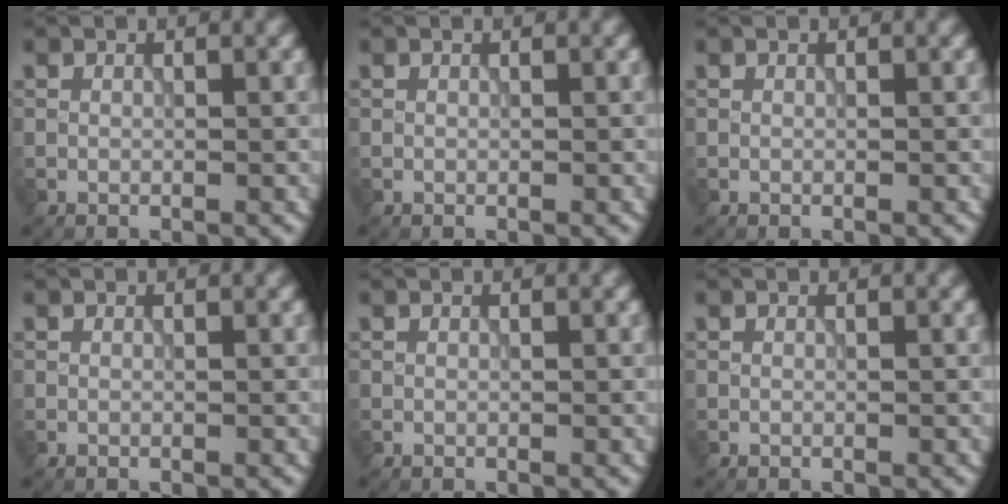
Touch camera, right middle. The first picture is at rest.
{"total": 0.0}
{"total": 0.0}
{"total": 0.0}
{"total": 0.0}
{"total": 0.0}